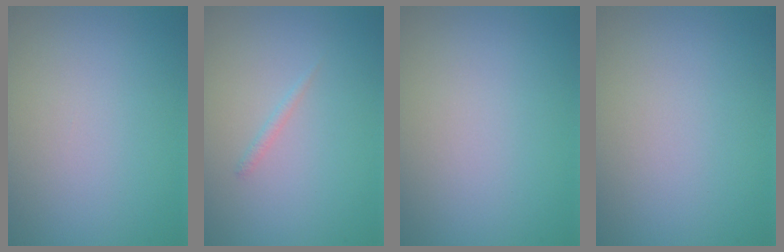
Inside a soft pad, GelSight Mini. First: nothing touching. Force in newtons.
{"total": 0.6, "press": 0.6, "slide": 0.1}
{"total": 0.0}
{"total": 0.0}